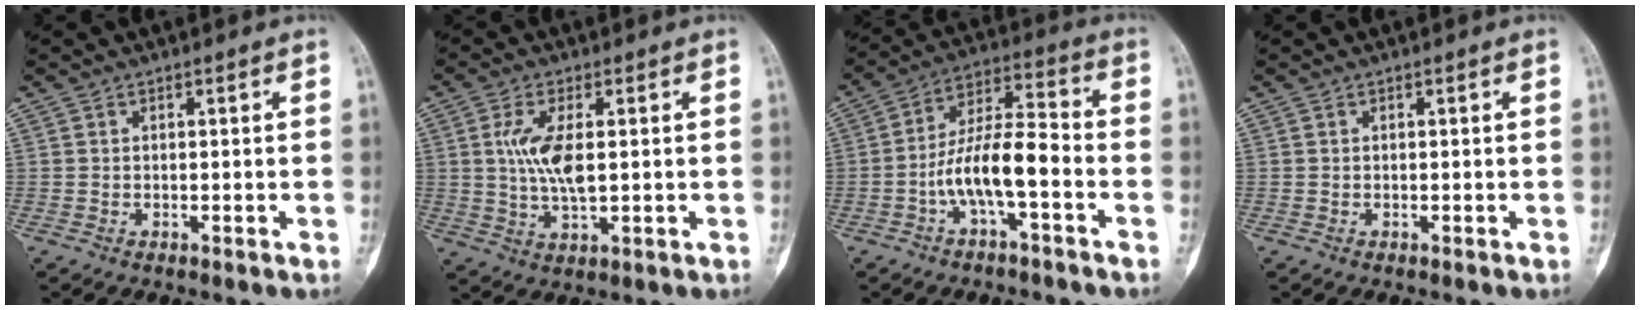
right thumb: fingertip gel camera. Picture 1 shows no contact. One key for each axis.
{"total": 7.6, "fx": 0.9, "fy": 2.9, "fz": 7.0, "tx": -0.153, "ty": -0.008, "tz": 0.022}
{"total": 11.4, "fx": -3.8, "fy": 3.5, "fz": 10.1, "tx": -0.191, "ty": 0.048, "tz": -0.072}
{"total": 0.0}